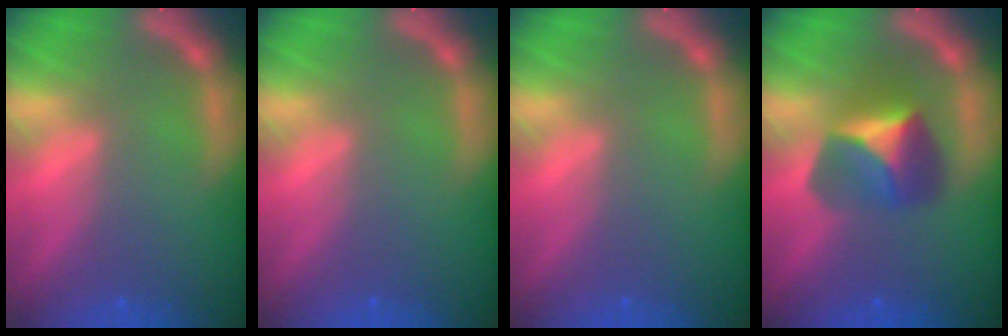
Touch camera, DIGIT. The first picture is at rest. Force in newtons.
{"total": 0.0}
{"total": 0.0}
{"total": 4.9}